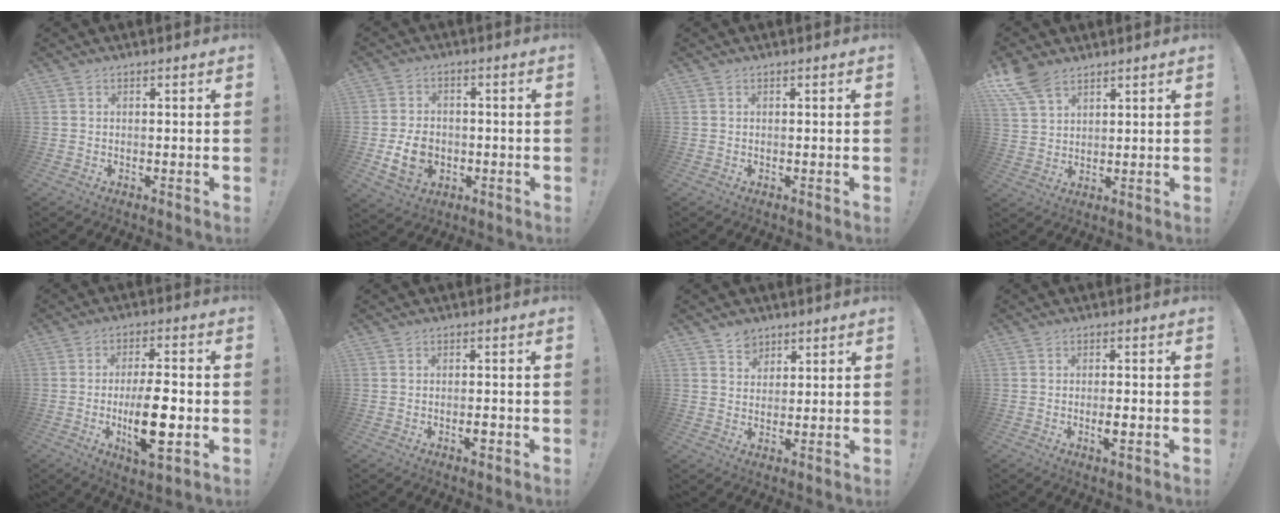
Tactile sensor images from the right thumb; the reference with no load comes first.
{"total": 9.2, "force": [-2.1, 7.1, 5.5], "torque": [-0.091, 0.007, -0.034]}
{"total": 0.0}
{"total": 8.8, "force": [6.1, 4.6, 4.4], "torque": [-0.083, -0.025, 0.121]}
{"total": 14.0, "force": [-3.0, 4.2, 13.0], "torque": [-0.230, 0.000, -0.050]}
{"total": 2.3, "force": [-1.3, 0.7, 1.7], "torque": [-0.023, 0.004, -0.021]}
{"total": 4.5, "force": [3.2, 3.1, 0.4], "torque": [0.001, -0.024, 0.058]}
{"total": 3.3, "force": [-1.1, 0.6, 3.0], "torque": [-0.047, 0.000, -0.019]}